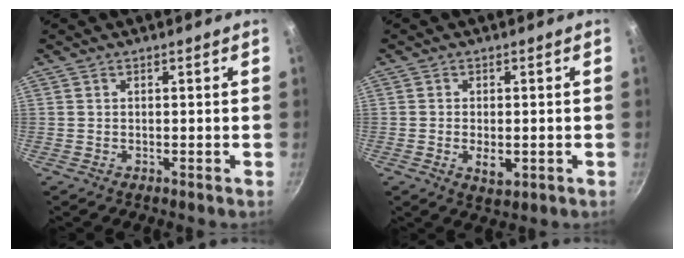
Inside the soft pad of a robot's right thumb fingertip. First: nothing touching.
{"total": 4.9, "force": [-0.9, 2.7, 3.9], "torque": [-0.060, -0.006, -0.008]}